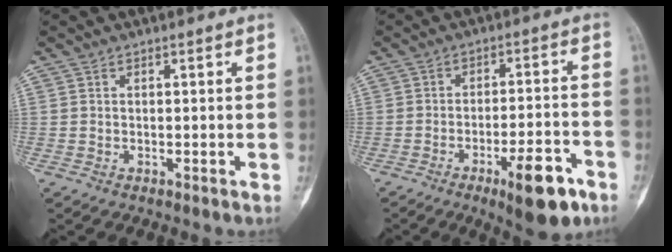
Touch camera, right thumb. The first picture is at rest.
{"total": 11.5, "force": [-6.0, 3.4, 9.1], "torque": [-0.124, 0.028, -0.081]}